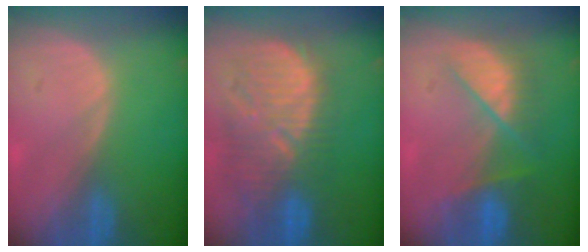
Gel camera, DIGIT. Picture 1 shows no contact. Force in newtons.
{"total": 12.1, "press": 11.2, "slide": 4.6}
{"total": 7.1, "press": 7.0, "slide": 1.4}